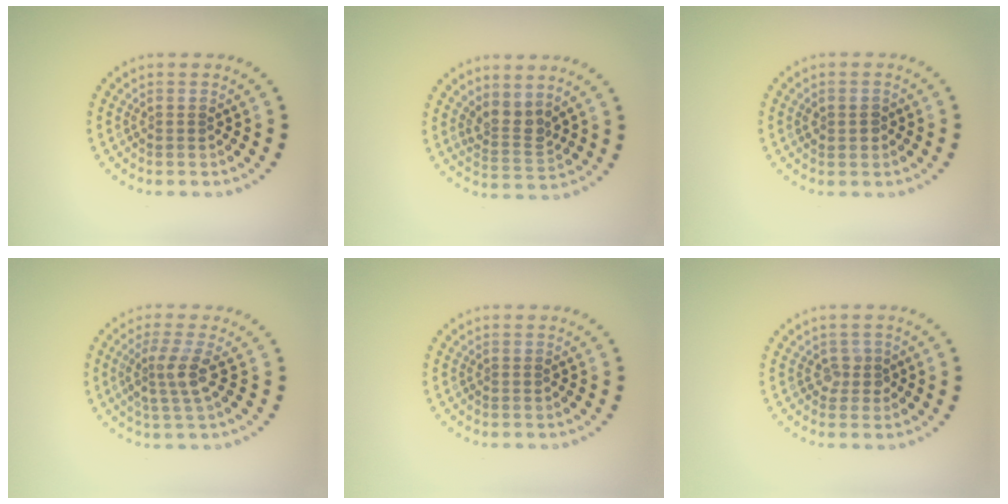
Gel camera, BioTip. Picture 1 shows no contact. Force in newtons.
{"total": 2.5, "press": 1.8, "slide": 1.7}
{"total": 1.2, "press": 1.2, "slide": 0.2}
{"total": 2.8, "press": 2.2, "slide": 1.7}
{"total": 0.0}
{"total": 1.4, "press": 1.1, "slide": 0.8}